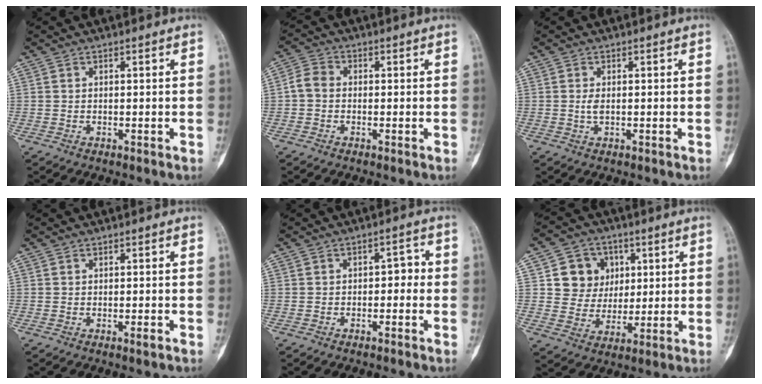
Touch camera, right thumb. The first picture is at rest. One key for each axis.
{"total": 3.7, "fx": -0.4, "fy": 3.0, "fz": 2.2, "tx": -0.040, "ty": 0.011, "tz": -0.016}
{"total": 2.9, "fx": -0.3, "fy": 1.2, "fz": 2.6, "tx": -0.062, "ty": -0.001, "tz": -0.007}
{"total": 0.8, "fx": -0.4, "fy": 0.1, "fz": 0.7, "tx": -0.012, "ty": -0.002, "tz": -0.005}
{"total": 2.8, "fx": -0.6, "fy": 1.8, "fz": 2.1, "tx": -0.011, "ty": 0.021, "tz": -0.016}
{"total": 10.1, "fx": 2.9, "fy": 9.2, "fz": 3.0, "tx": -0.006, "ty": -0.004, "tz": 0.053}